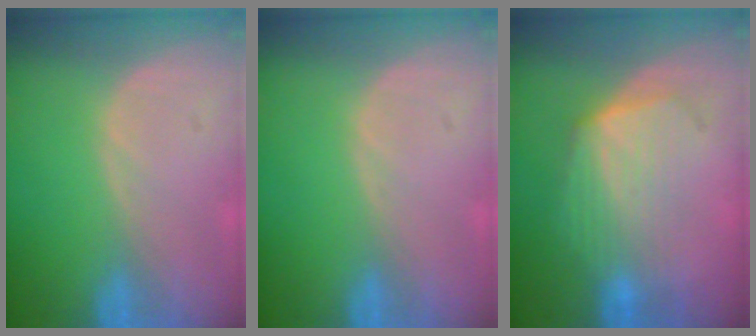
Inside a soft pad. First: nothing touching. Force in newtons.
{"total": 0.0}
{"total": 7.2, "press": 6.5, "slide": 3.1}